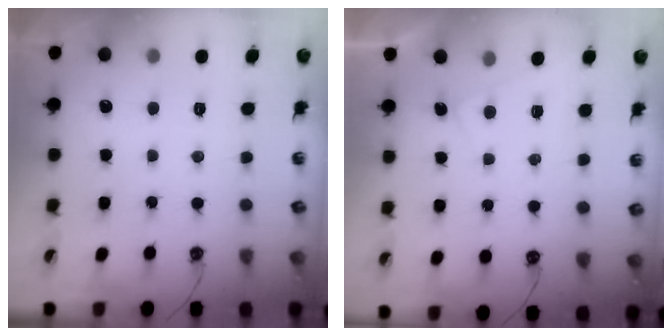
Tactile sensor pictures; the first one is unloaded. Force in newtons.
{"total": 2.2, "press": 2.2, "slide": 0.2}